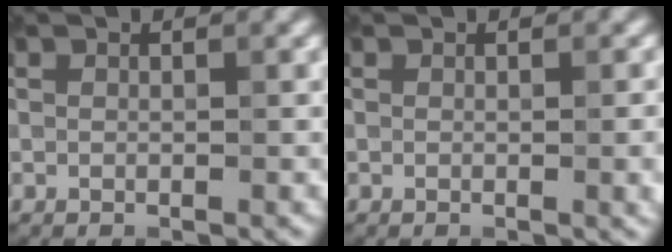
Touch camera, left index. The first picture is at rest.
{"total": 1.7, "force": [-0.1, 0.5, 1.6], "torque": [-0.017, -0.002, -0.003]}